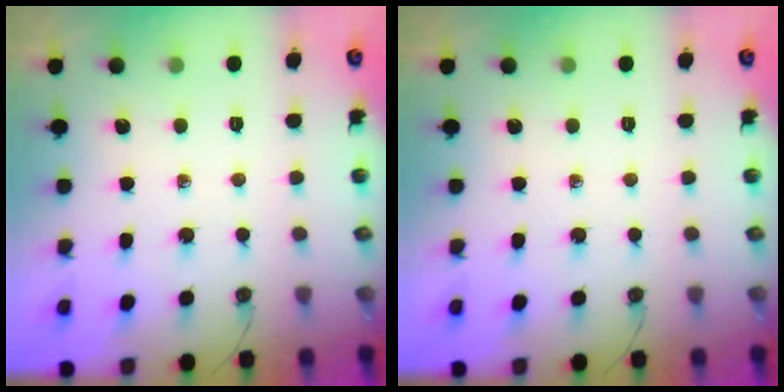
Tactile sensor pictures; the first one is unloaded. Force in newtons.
{"total": 0.0}